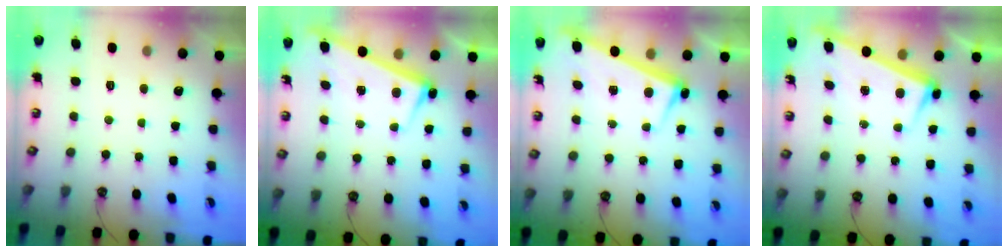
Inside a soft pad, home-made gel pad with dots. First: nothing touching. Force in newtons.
{"total": 2.4, "press": 2.3, "slide": 0.7}
{"total": 1.0, "press": 0.6, "slide": 0.8}
{"total": 2.7, "press": 2.6, "slide": 0.7}